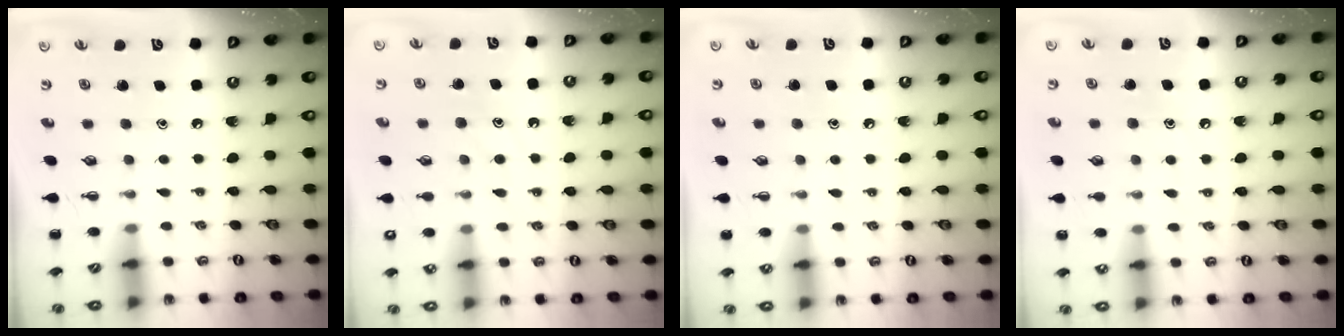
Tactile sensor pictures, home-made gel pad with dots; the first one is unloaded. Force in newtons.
{"total": 9.1, "press": 9.1, "slide": 1.0}
{"total": 6.2, "press": 6.0, "slide": 1.8}
{"total": 6.6, "press": 6.4, "slide": 1.6}